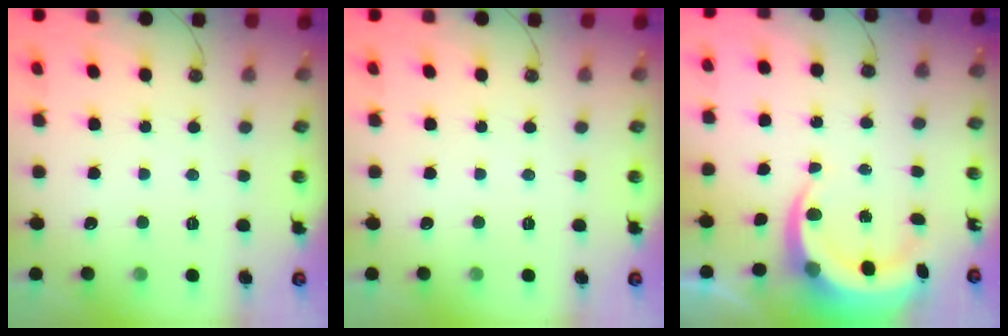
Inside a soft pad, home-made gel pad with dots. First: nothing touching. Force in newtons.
{"total": 0.0}
{"total": 7.6, "press": 7.5, "slide": 1.4}